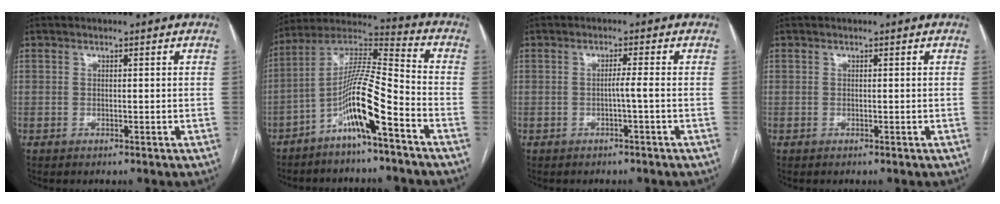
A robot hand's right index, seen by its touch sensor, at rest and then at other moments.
{"total": 12.0, "force": [-6.2, 0.3, 10.3], "torque": [-0.203, 0.013, -0.121]}
{"total": 1.6, "force": [-0.6, -0.5, 1.4], "torque": [-0.022, 0.002, -0.010]}
{"total": 0.0}